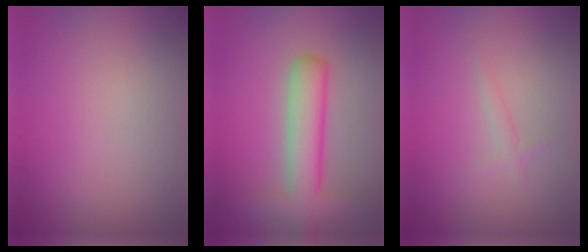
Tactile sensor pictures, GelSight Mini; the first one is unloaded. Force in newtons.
{"total": 5.8, "press": 5.8, "slide": 0.3}
{"total": 0.9, "press": 0.9, "slide": 0.1}